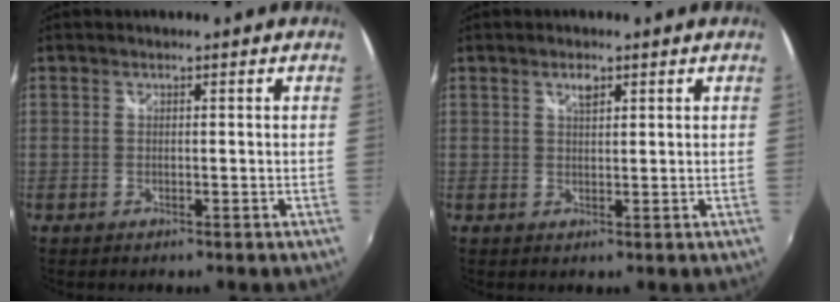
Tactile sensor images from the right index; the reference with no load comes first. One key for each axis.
{"total": 2.2, "fx": 1.3, "fy": 1.0, "fz": 1.5, "tx": -0.023, "ty": 0.003, "tz": 0.021}